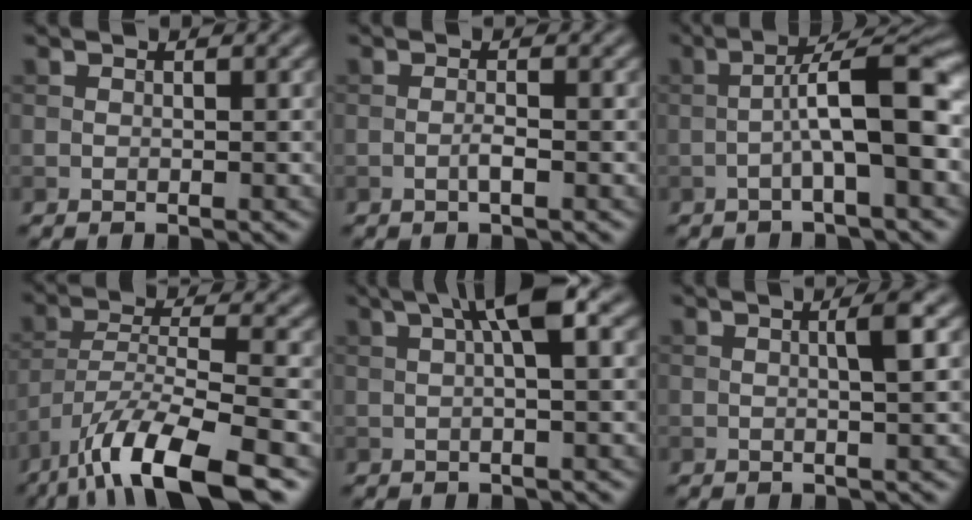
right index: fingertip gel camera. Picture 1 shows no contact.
{"total": 1.1, "force": [-0.5, 0.1, 1.0], "torque": [-0.019, 0.002, -0.010]}
{"total": 6.7, "force": [-1.3, 1.1, 6.5], "torque": [-0.102, 0.025, -0.025]}
{"total": 10.6, "force": [-7.3, 2.7, 7.2], "torque": [-0.125, 0.002, -0.136]}
{"total": 5.4, "force": [1.7, 1.0, 5.0], "torque": [-0.075, 0.018, 0.022]}
{"total": 2.5, "force": [0.3, 0.3, 2.5], "torque": [-0.038, 0.008, 0.001]}